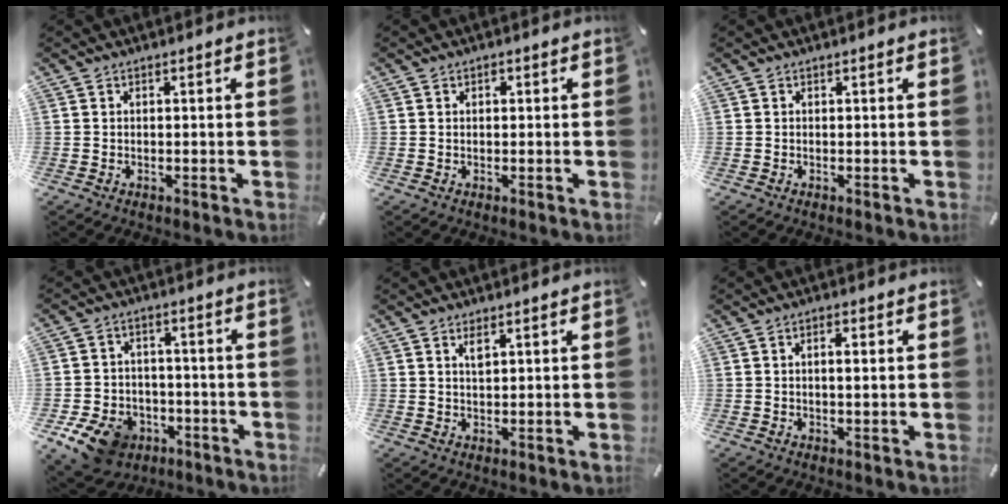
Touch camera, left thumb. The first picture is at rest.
{"total": 1.0, "force": [0.2, 0.7, 0.7], "torque": [-0.006, 0.001, 0.001]}
{"total": 0.0}
{"total": 11.0, "force": [-6.0, 7.8, 4.9], "torque": [-0.096, 0.040, -0.104]}
{"total": 2.3, "force": [1.3, 0.8, 1.7], "torque": [-0.037, 0.003, 0.022]}
{"total": 2.4, "force": [0.3, 0.9, 2.2], "torque": [-0.036, 0.001, 0.002]}